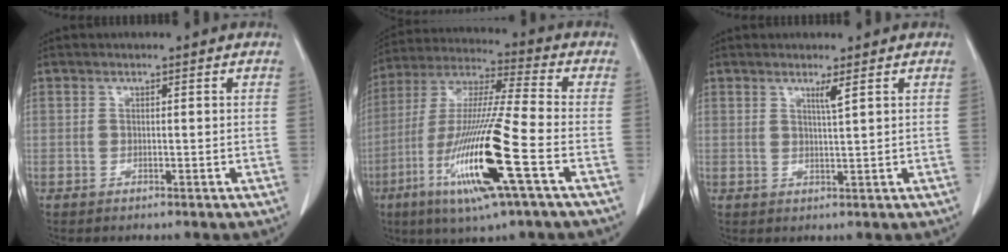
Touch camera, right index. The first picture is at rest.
{"total": 18.5, "force": [-6.6, 0.2, 17.3], "torque": [-0.362, -0.028, -0.126]}
{"total": 1.8, "force": [1.0, -0.5, 1.4], "torque": [-0.026, -0.010, 0.020]}